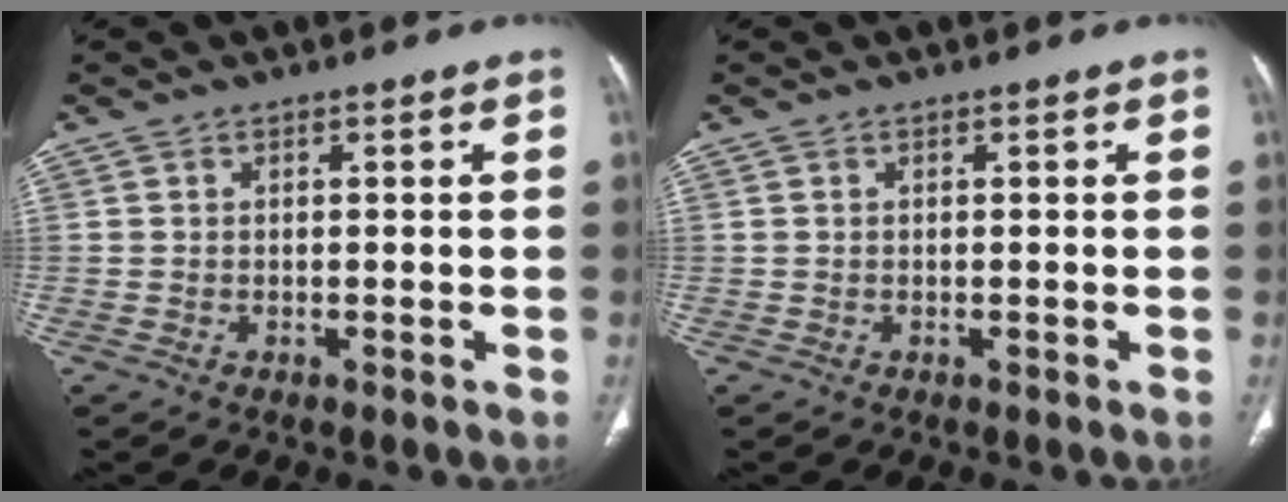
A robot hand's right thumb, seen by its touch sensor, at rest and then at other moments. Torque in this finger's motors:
{"motor_torque": [1.95, 1.80, 0.16, 0.02, 0.03]}